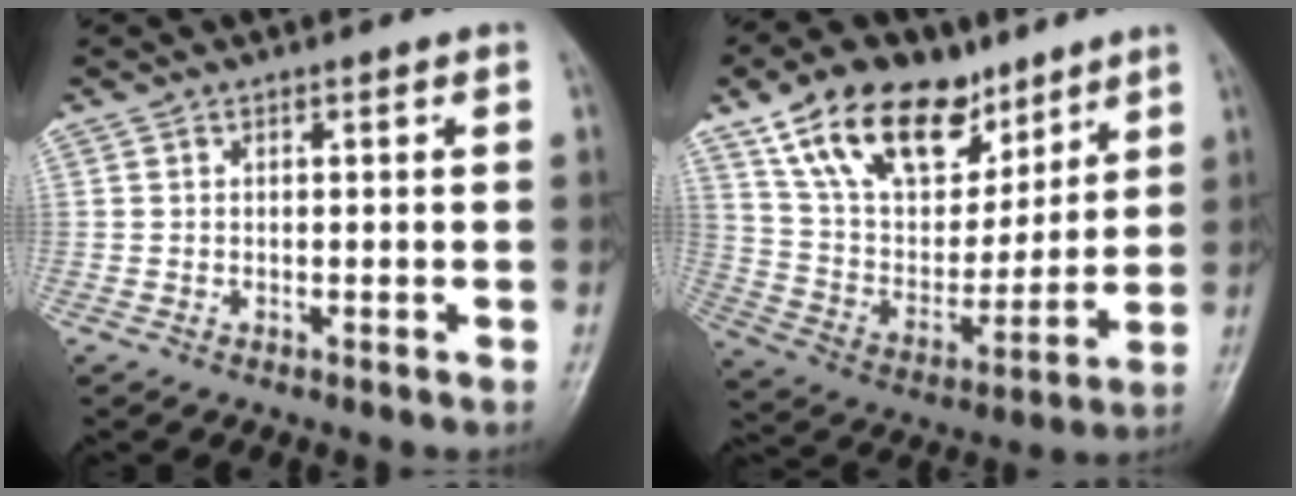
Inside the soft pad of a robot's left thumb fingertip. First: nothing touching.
{"total": 21.4, "force": [13.0, 12.4, 11.5], "torque": [-0.156, -0.037, 0.239]}